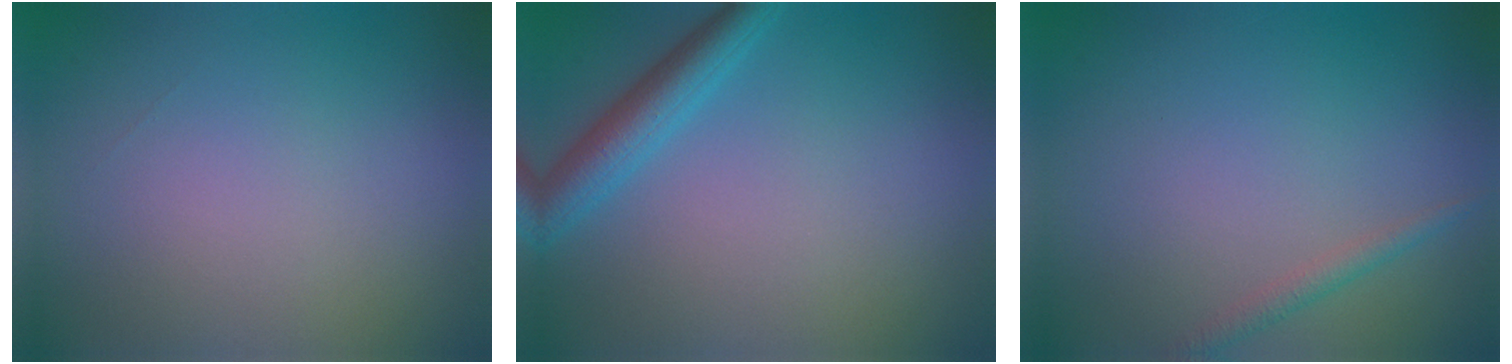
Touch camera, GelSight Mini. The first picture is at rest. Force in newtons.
{"total": 3.4, "press": 3.4, "slide": 0.1}
{"total": 1.2, "press": 1.2, "slide": 0.0}